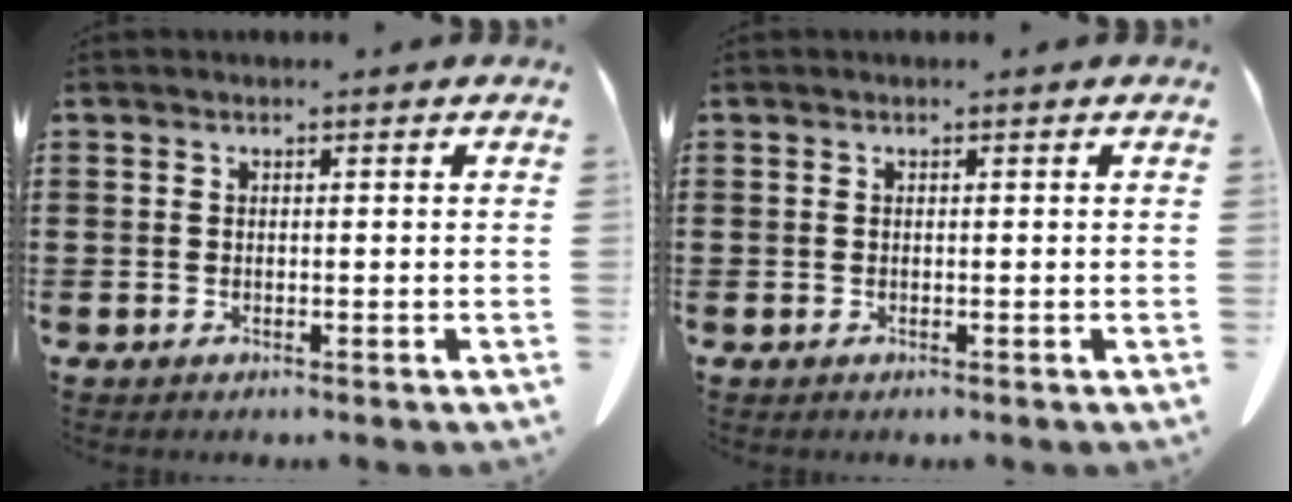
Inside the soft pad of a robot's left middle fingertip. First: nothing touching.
{"total": 0.0}